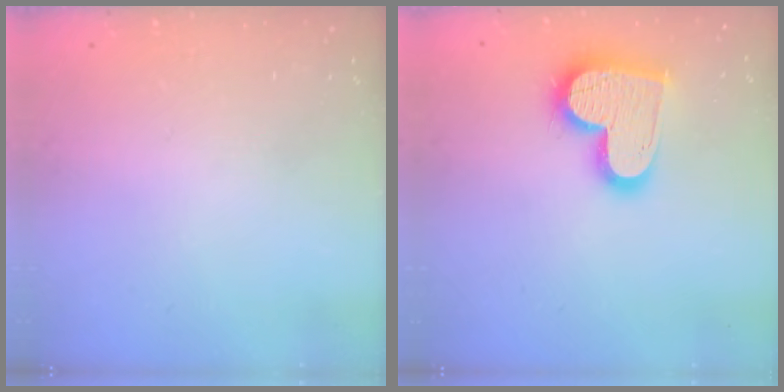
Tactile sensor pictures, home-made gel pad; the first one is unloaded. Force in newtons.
{"total": 16.7, "press": 16.7, "slide": 1.1}